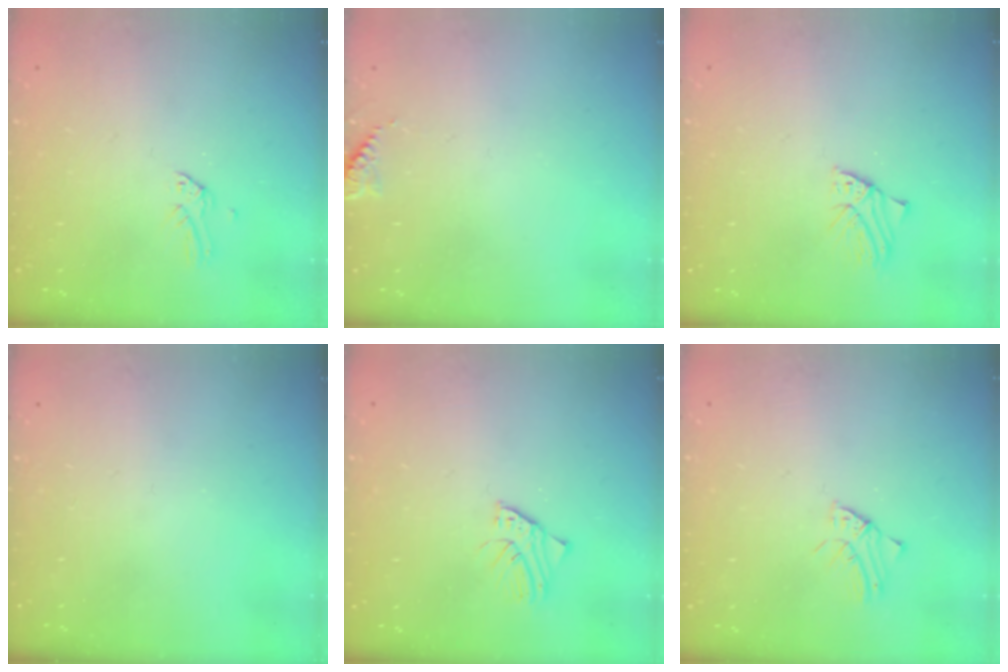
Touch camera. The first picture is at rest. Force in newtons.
{"total": 6.6, "press": 6.6, "slide": 0.7}
{"total": 1.8, "press": 1.8, "slide": 0.1}
{"total": 0.0}
{"total": 1.9, "press": 1.9, "slide": 0.0}
{"total": 1.2, "press": 1.2, "slide": 0.0}